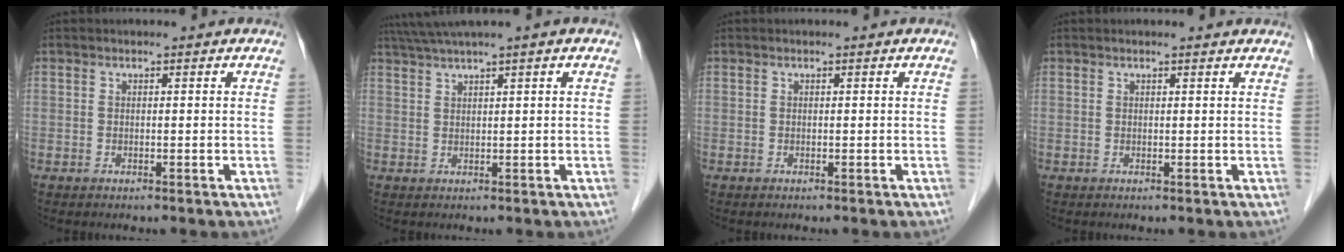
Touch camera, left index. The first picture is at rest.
{"total": 4.7, "force": [3.5, -1.1, 3.0], "torque": [-0.062, 0.024, 0.068]}
{"total": 0.0}
{"total": 2.1, "force": [2.0, 0.1, 0.6], "torque": [-0.013, 0.008, 0.017]}